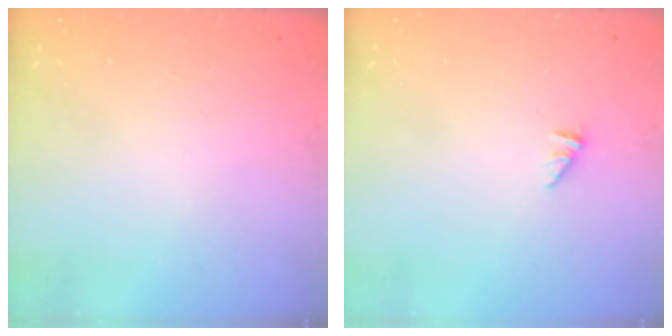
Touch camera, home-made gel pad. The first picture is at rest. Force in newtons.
{"total": 1.2, "press": 1.1, "slide": 0.2}